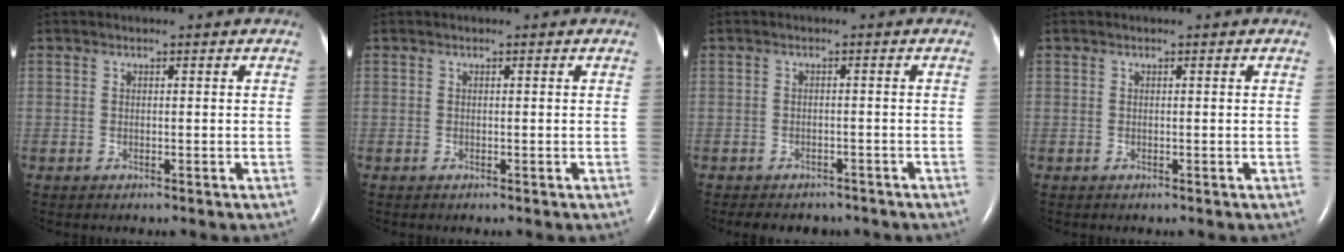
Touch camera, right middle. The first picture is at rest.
{"total": 0.0}
{"total": 7.2, "force": [-6.1, 3.2, 2.1], "torque": [-0.032, 0.003, -0.070]}
{"total": 0.0}